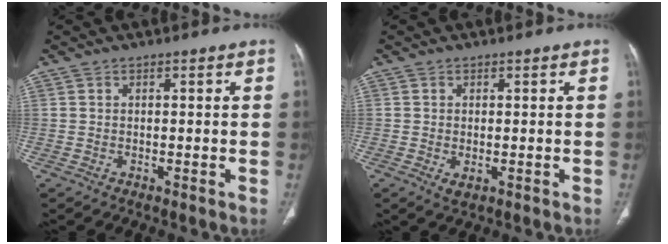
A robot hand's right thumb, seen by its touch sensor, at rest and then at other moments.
{"total": 1.9, "force": [-0.4, 1.0, 1.5], "torque": [-0.029, -0.004, -0.002]}